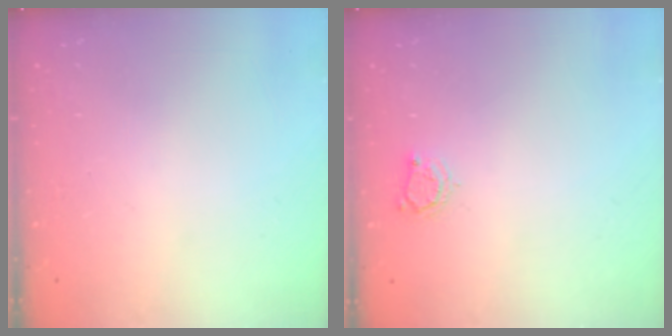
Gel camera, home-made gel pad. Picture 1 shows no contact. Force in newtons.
{"total": 3.3, "press": 3.3, "slide": 0.5}